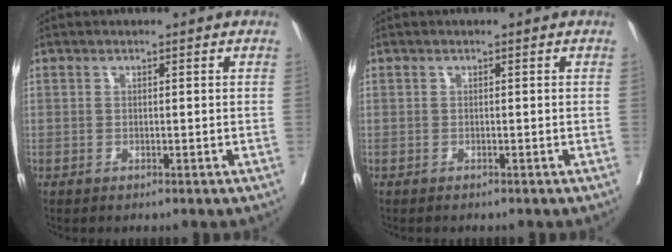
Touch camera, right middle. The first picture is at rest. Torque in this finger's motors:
{"motor_torque": [0.02, -0.02, 0.00, 0.00]}